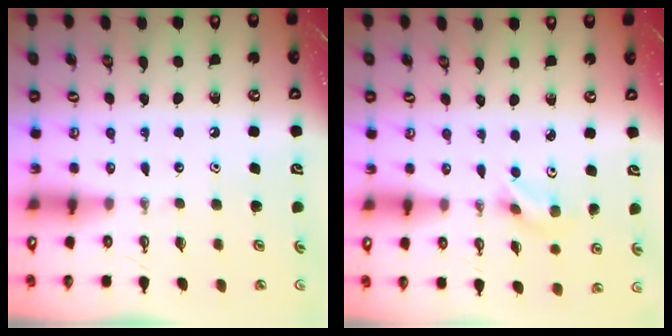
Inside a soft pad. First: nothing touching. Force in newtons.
{"total": 2.9, "press": 2.7, "slide": 1.2}